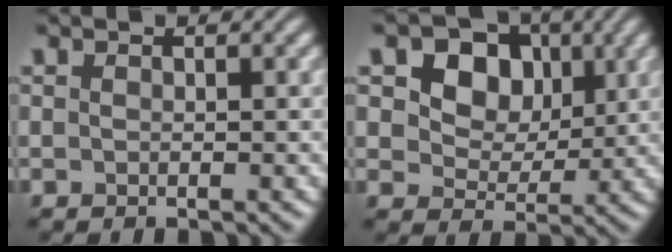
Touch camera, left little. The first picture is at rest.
{"total": 9.1, "force": [3.8, 6.8, 4.8], "torque": [-0.097, 0.006, 0.057]}